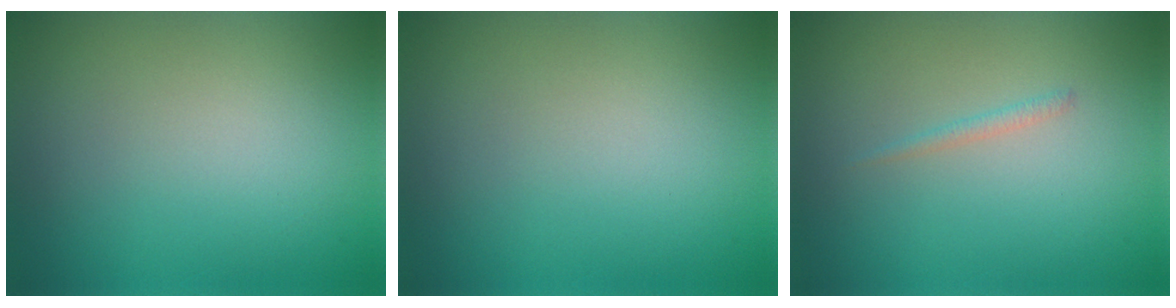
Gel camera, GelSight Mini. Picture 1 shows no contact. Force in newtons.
{"total": 0.0}
{"total": 0.7, "press": 0.7, "slide": 0.0}